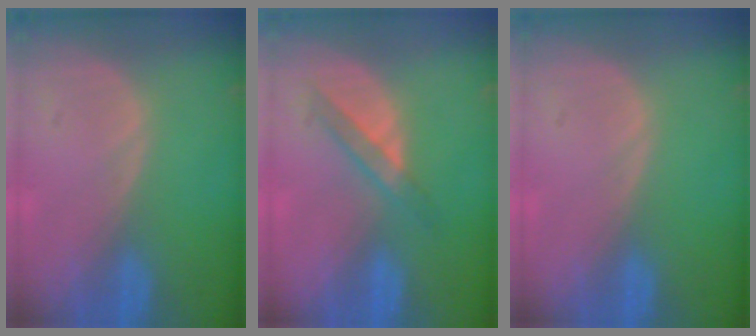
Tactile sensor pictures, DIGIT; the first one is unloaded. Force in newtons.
{"total": 3.6, "press": 3.4, "slide": 1.1}
{"total": 0.0}